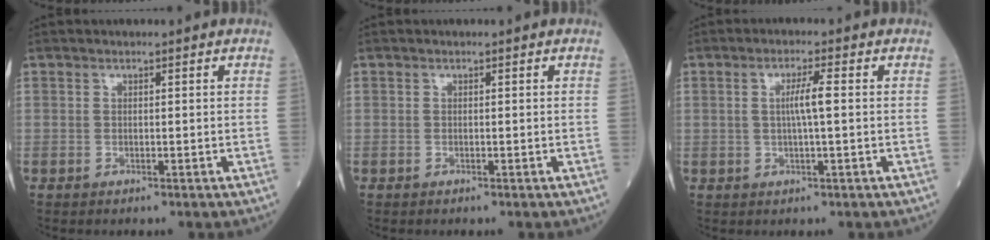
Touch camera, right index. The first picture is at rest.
{"total": 0.0}
{"total": 3.6, "force": [0.2, -0.1, 3.6], "torque": [-0.068, 0.001, 0.003]}